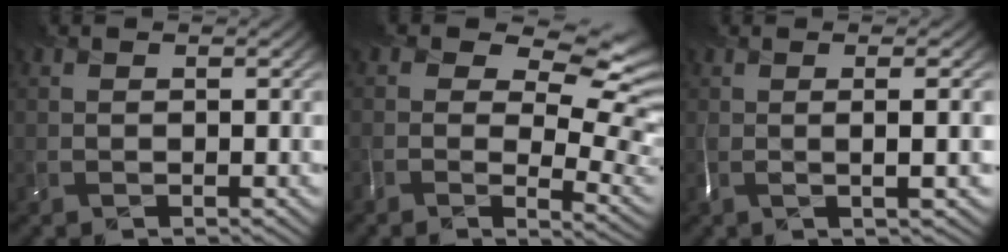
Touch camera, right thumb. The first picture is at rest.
{"total": 9.3, "force": [2.1, 4.8, 7.7], "torque": [-0.126, -0.014, 0.041]}
{"total": 3.2, "force": [-0.5, -0.2, 3.2], "torque": [-0.045, 0.004, -0.012]}